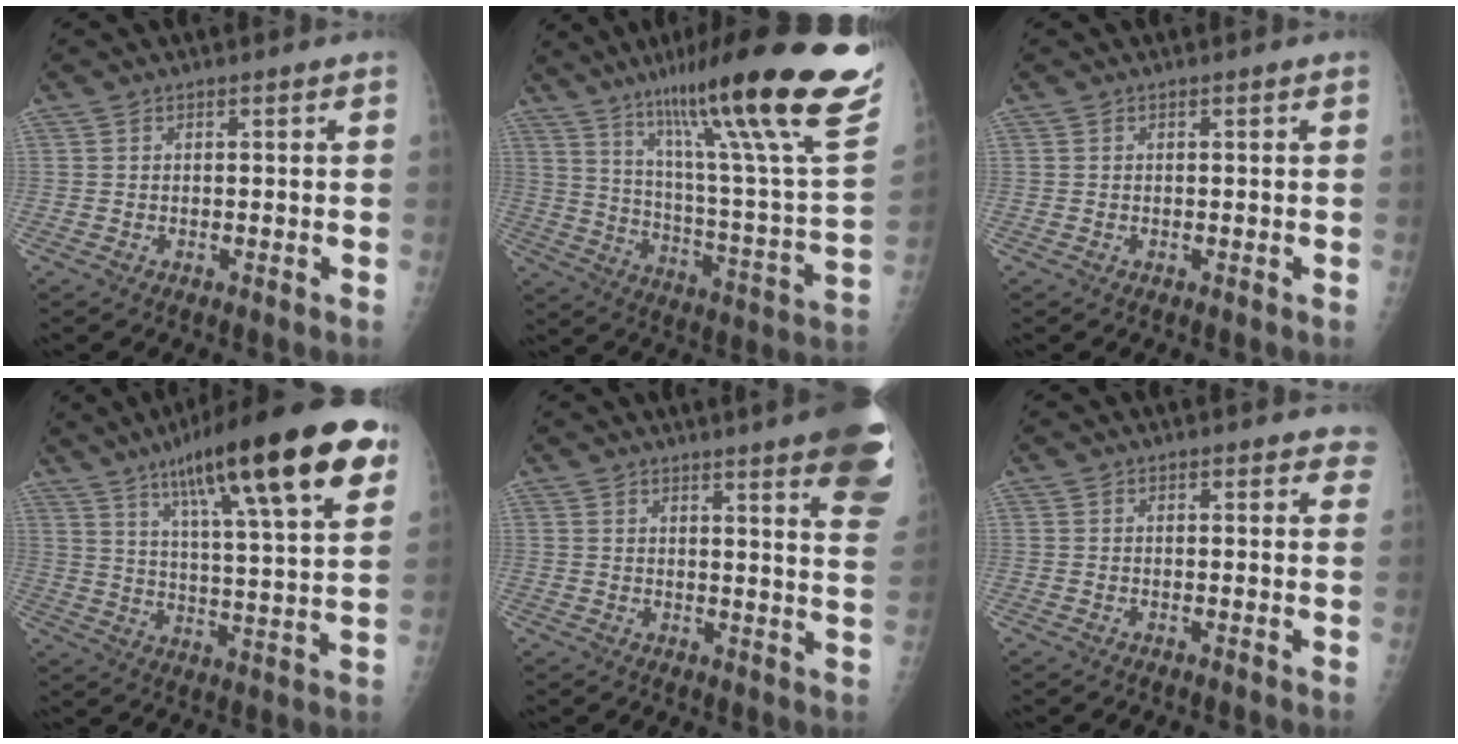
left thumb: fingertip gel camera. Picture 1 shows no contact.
{"total": 33.4, "force": [20.5, 3.8, 26.1], "torque": [-0.344, -0.061, 0.314]}
{"total": 0.0}
{"total": 26.5, "force": [14.5, 5.0, 21.6], "torque": [-0.321, -0.022, 0.223]}
{"total": 17.7, "force": [12.1, 2.0, 12.8], "torque": [-0.138, -0.060, 0.130]}
{"total": 3.3, "force": [2.7, 1.5, 1.2], "torque": [0.023, -0.006, 0.020]}